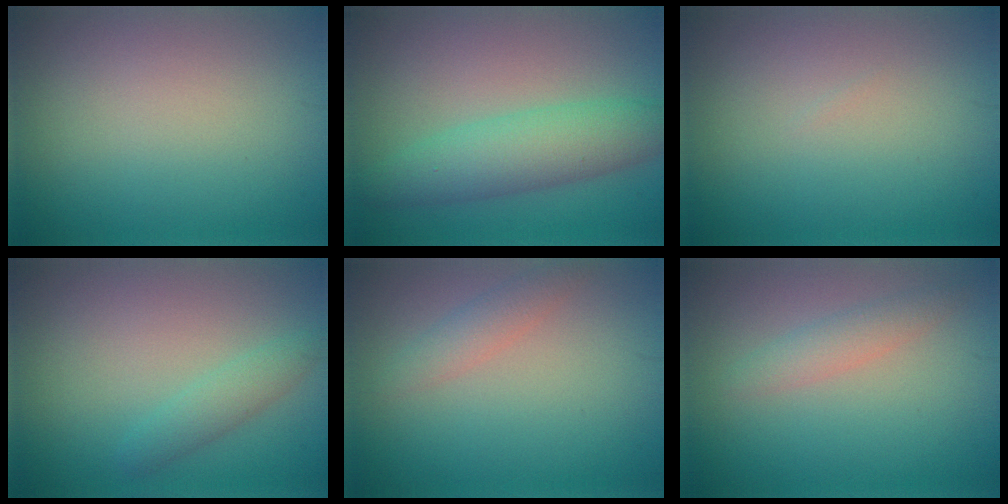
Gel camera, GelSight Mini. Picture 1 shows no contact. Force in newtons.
{"total": 5.0, "press": 5.0, "slide": 0.1}
{"total": 0.0}
{"total": 1.9, "press": 1.9, "slide": 0.1}
{"total": 1.8, "press": 1.8, "slide": 0.1}
{"total": 1.9, "press": 1.9, "slide": 0.1}